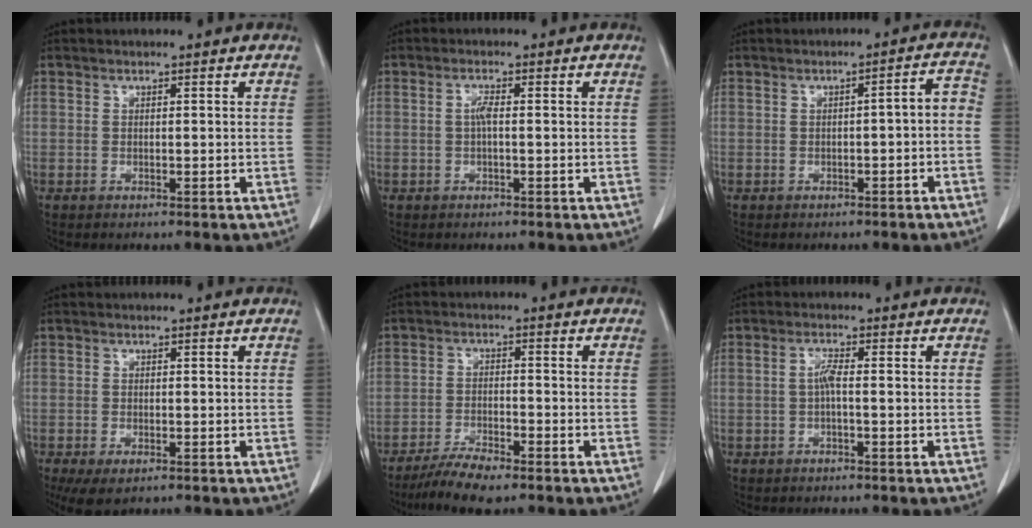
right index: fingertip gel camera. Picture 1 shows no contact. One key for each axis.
{"total": 1.8, "fx": 0.0, "fy": 0.3, "fz": 1.8, "tx": -0.038, "ty": 0.005, "tz": 0.001}
{"total": 3.4, "fx": -1.2, "fy": 0.8, "fz": 3.1, "tx": -0.038, "ty": 0.019, "tz": -0.016}
{"total": 4.6, "fx": -2.8, "fy": 2.0, "fz": 3.0, "tx": -0.054, "ty": -0.012, "tz": -0.043}
{"total": 6.2, "fx": -5.0, "fy": 0.7, "fz": 3.6, "tx": -0.067, "ty": -0.018, "tz": -0.093}
{"total": 2.0, "fx": -0.3, "fy": 0.2, "fz": 2.0, "tx": -0.038, "ty": 0.003, "tz": -0.006}